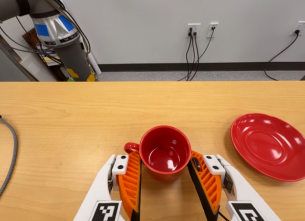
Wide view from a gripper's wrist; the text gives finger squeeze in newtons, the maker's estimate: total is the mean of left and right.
{"total": 2.7, "left": 2.4, "right": 2.9}